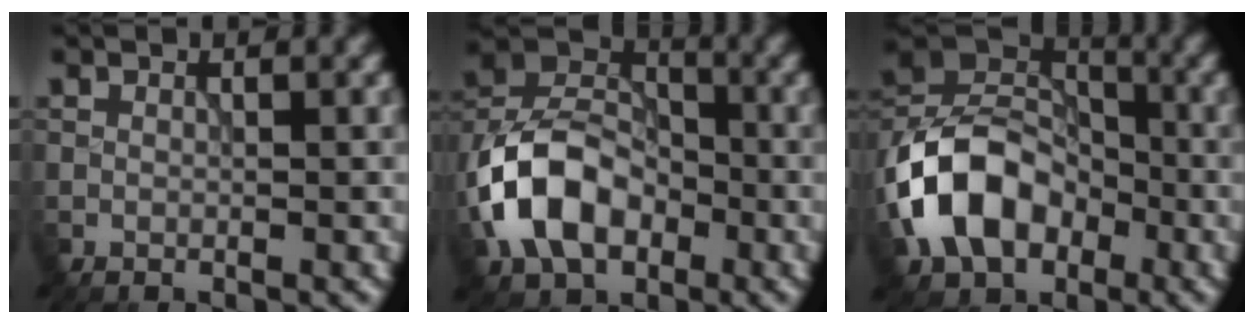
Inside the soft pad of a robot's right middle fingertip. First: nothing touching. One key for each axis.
{"total": 9.6, "fx": -3.3, "fy": 6.6, "fz": 6.2, "tx": -0.123, "ty": 0.012, "tz": -0.077}
{"total": 10.8, "fx": -3.8, "fy": 7.7, "fz": 6.6, "tx": -0.130, "ty": 0.007, "tz": -0.084}